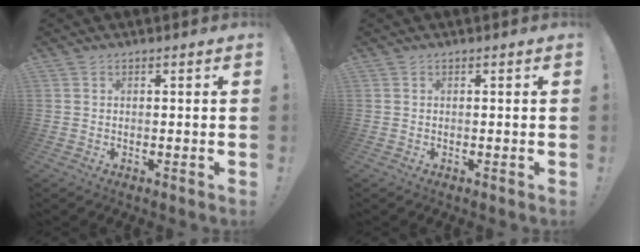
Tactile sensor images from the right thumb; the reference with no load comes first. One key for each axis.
{"total": 0.0}